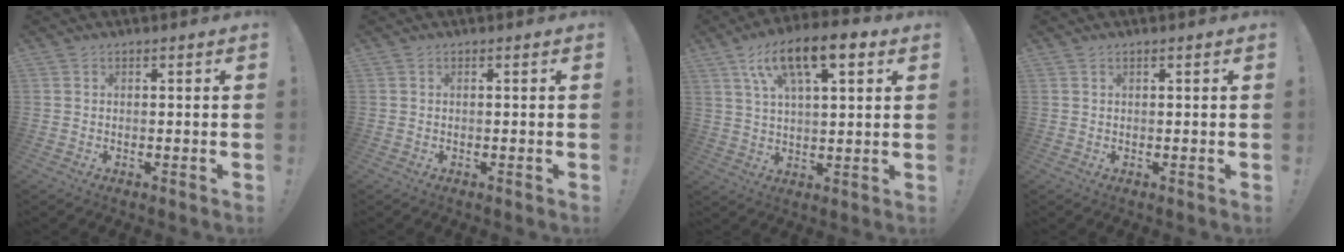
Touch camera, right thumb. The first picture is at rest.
{"total": 0.0}
{"total": 14.3, "force": [7.4, 5.6, 10.9], "torque": [-0.174, -0.022, 0.125]}
{"total": 0.5, "force": [0.3, -0.2, 0.4], "torque": [-0.001, -0.004, 0.004]}